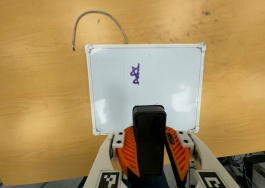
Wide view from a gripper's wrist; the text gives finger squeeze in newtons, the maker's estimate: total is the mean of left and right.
{"total": 9.1, "left": 9.1, "right": 9.1}